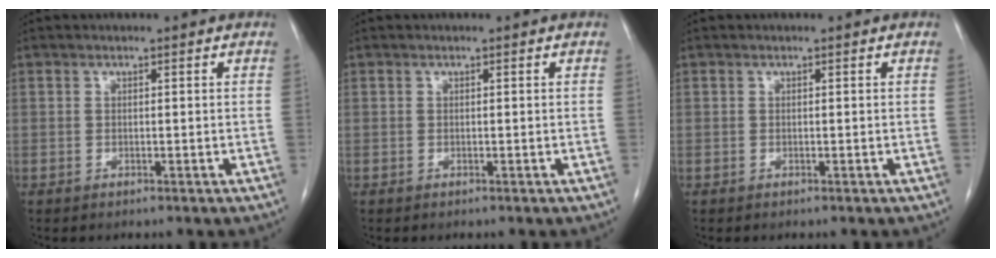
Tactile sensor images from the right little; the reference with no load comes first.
{"total": 0.0}
{"total": 0.0}